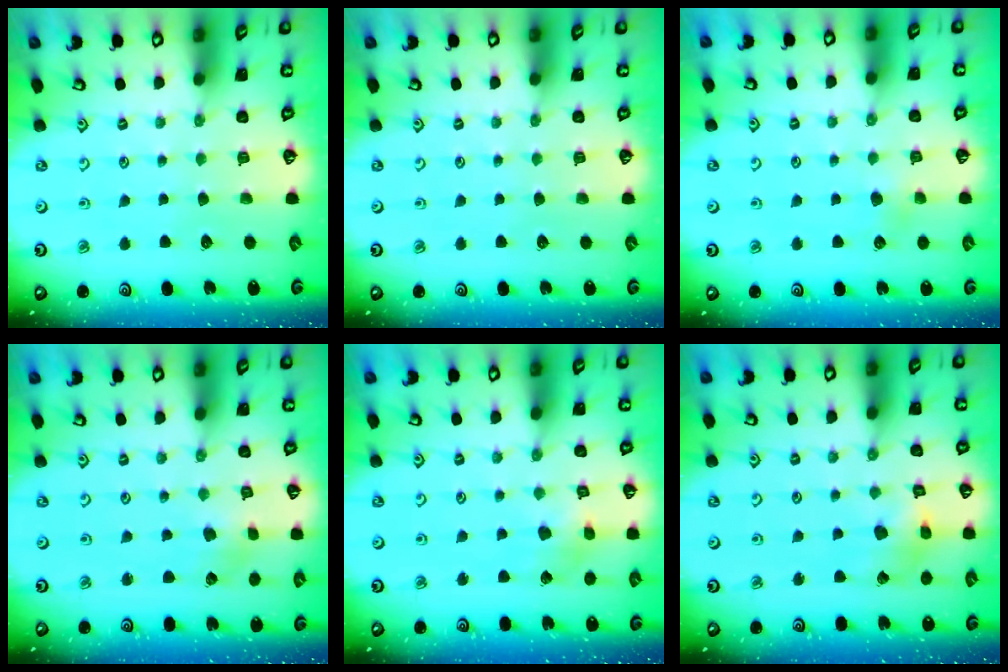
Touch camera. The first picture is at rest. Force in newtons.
{"total": 0.0}
{"total": 2.6, "press": 2.6, "slide": 0.5}
{"total": 2.0, "press": 2.0, "slide": 0.4}
{"total": 5.0, "press": 4.9, "slide": 0.5}
{"total": 6.8, "press": 6.8, "slide": 0.7}